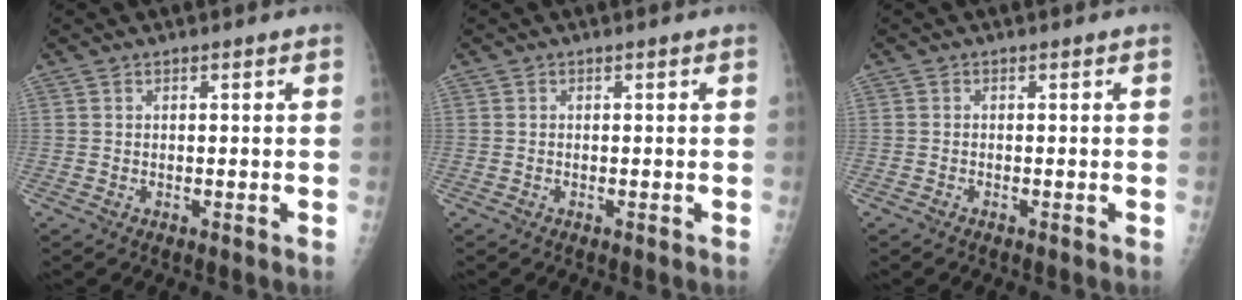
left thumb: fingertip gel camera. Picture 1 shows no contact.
{"total": 0.0}
{"total": 0.0}